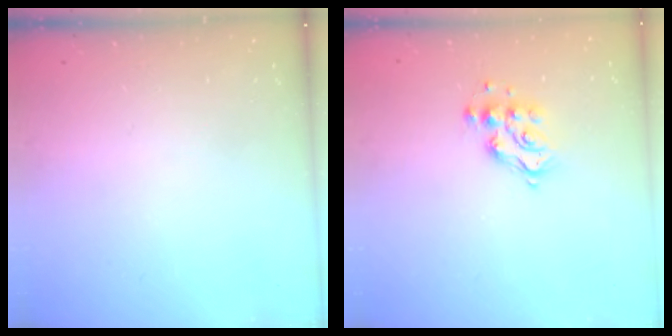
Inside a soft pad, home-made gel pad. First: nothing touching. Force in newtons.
{"total": 10.3, "press": 10.3, "slide": 0.4}